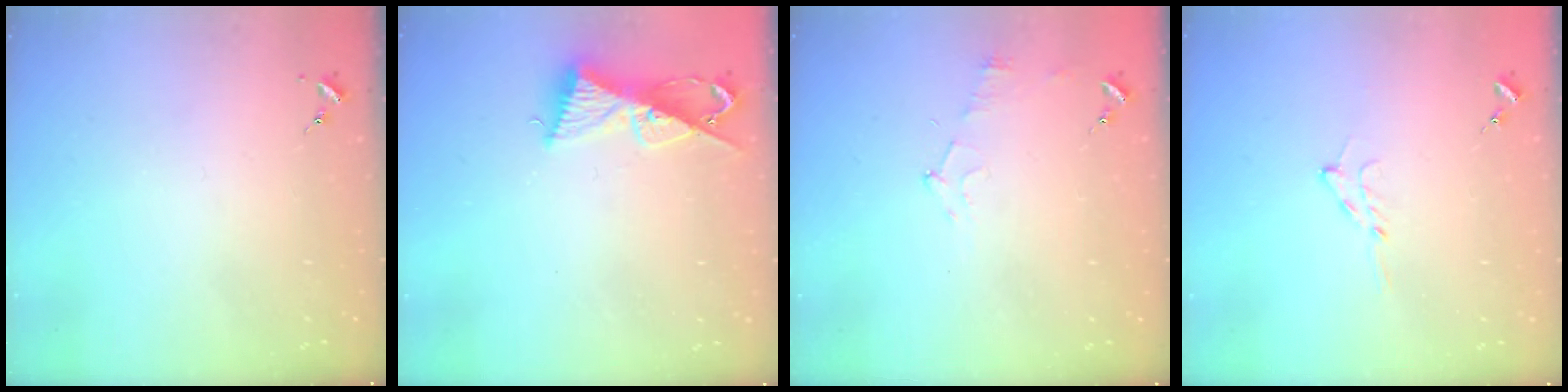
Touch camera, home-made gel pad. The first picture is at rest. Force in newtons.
{"total": 9.9, "press": 9.9, "slide": 0.4}
{"total": 6.8, "press": 6.7, "slide": 0.7}
{"total": 4.6, "press": 4.6, "slide": 0.5}